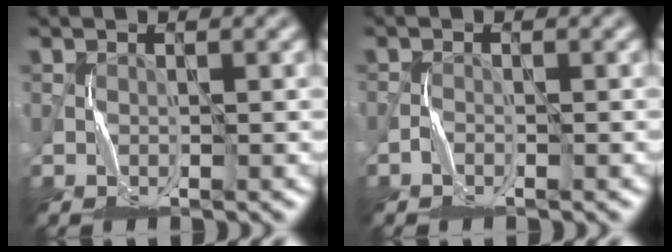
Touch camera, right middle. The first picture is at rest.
{"total": 1.0, "force": [-0.9, 0.3, 0.2], "torque": [-0.006, 0.003, -0.018]}